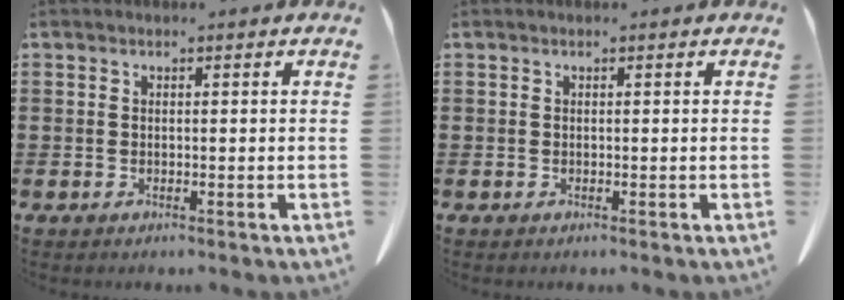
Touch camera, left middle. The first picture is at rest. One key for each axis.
{"total": 0.0}